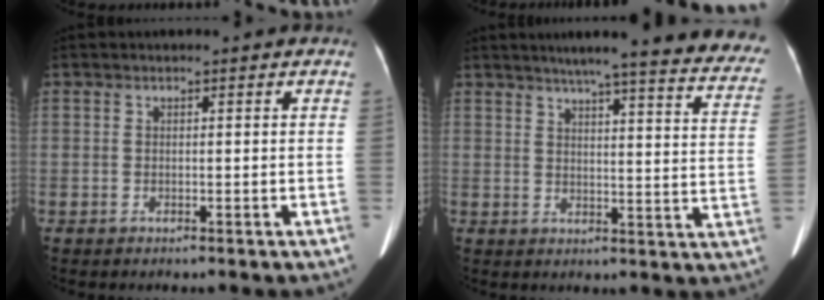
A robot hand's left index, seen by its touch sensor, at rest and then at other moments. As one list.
[{"total": 26.6, "force": [23.2, 1.6, 12.8], "torque": [-0.158, -0.065, 0.264]}]